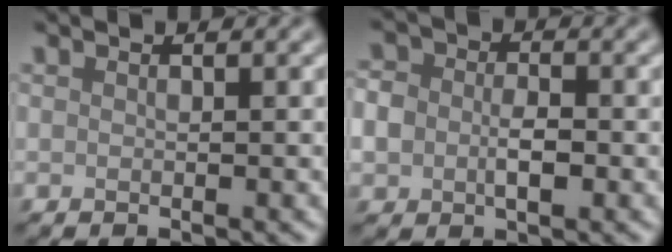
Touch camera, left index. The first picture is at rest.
{"total": 3.7, "force": [-0.6, 2.8, 2.4], "torque": [-0.040, -0.004, -0.016]}